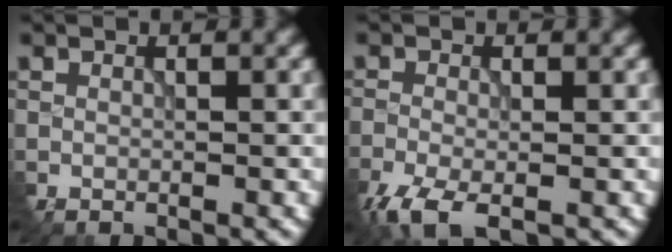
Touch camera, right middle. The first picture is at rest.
{"total": 4.3, "force": [-2.8, 1.8, 2.7], "torque": [-0.069, -0.010, -0.057]}